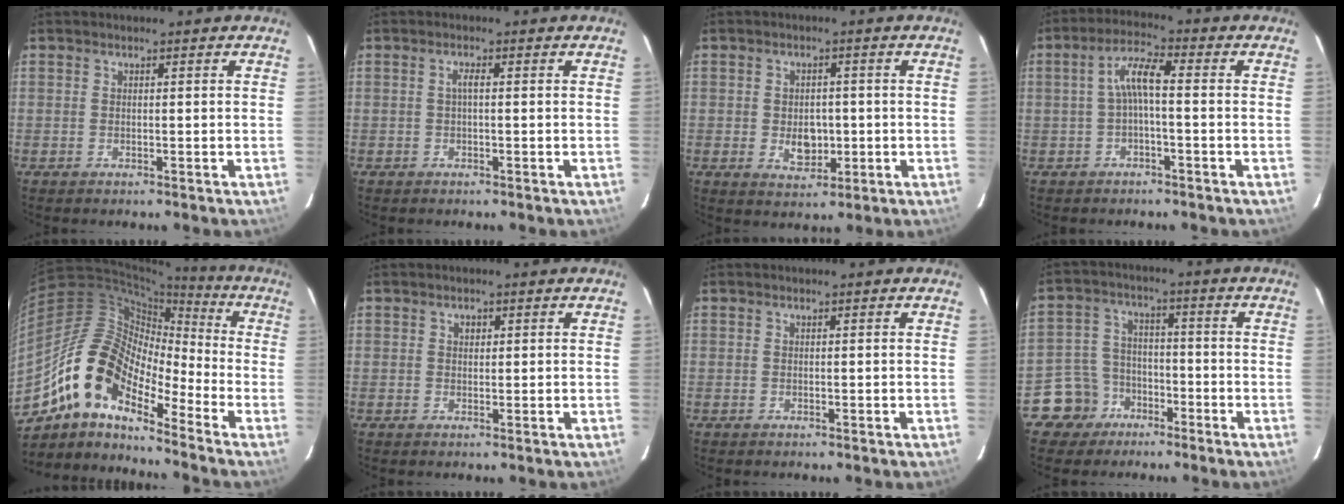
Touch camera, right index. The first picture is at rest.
{"total": 1.0, "force": [-0.1, 0.2, 1.0], "torque": [-0.018, 0.005, -0.003]}
{"total": 5.0, "force": [-1.0, 3.5, 3.5], "torque": [-0.061, -0.002, -0.010]}
{"total": 5.0, "force": [-0.8, 0.9, 4.8], "torque": [-0.103, 0.016, -0.015]}
{"total": 14.7, "force": [-10.3, 5.8, 8.6], "torque": [-0.141, 0.007, -0.211]}
{"total": 1.2, "force": [0.4, 1.0, 0.4], "torque": [-0.005, 0.005, 0.006]}
{"total": 0.0}
{"total": 7.9, "force": [-4.9, 6.2, 0.6], "torque": [-0.036, 0.029, -0.084]}